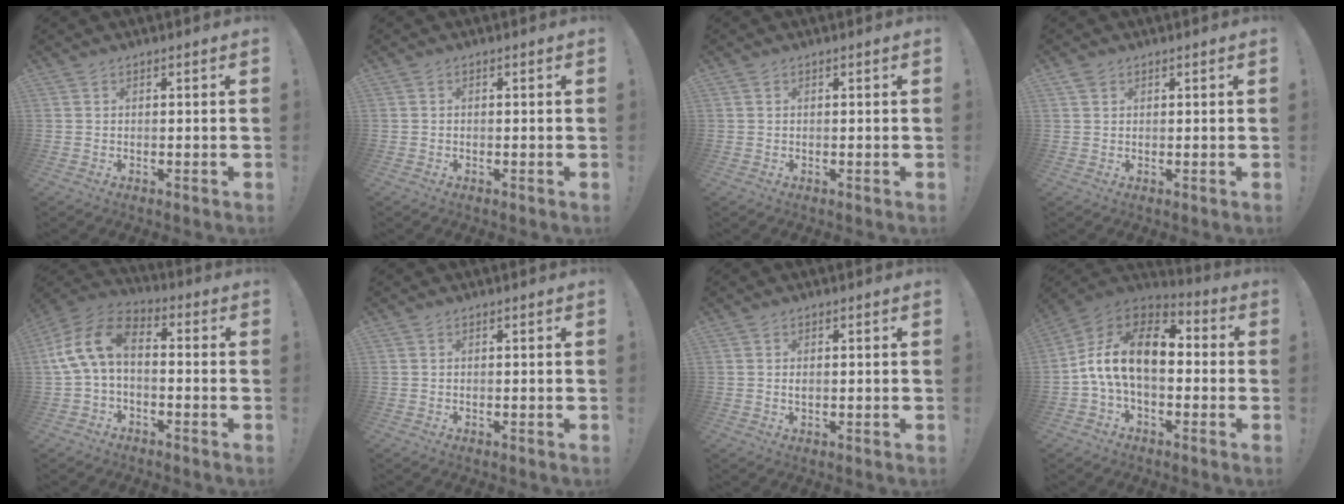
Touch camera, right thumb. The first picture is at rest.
{"total": 0.6, "force": [-0.5, 0.2, 0.2], "torque": [-0.004, 0.001, -0.008]}
{"total": 0.0}
{"total": 1.4, "force": [1.0, 1.0, 0.3], "torque": [0.000, -0.003, 0.018]}
{"total": 11.9, "force": [0.2, 7.3, 9.3], "torque": [-0.187, 0.020, 0.008]}
{"total": 0.0}
{"total": 0.9, "force": [0.1, 0.5, 0.7], "torque": [-0.015, 0.003, 0.001]}
{"total": 17.4, "force": [1.2, 10.0, 14.1], "torque": [-0.255, 0.011, 0.025]}